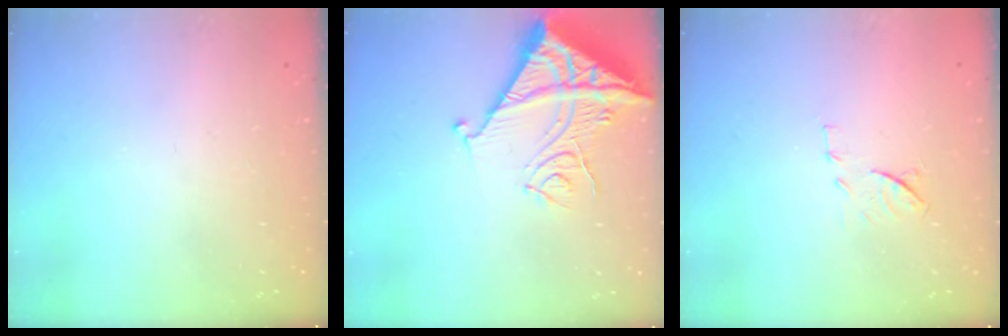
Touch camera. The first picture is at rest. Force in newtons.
{"total": 16.7, "press": 16.6, "slide": 1.8}
{"total": 8.6, "press": 8.5, "slide": 1.1}